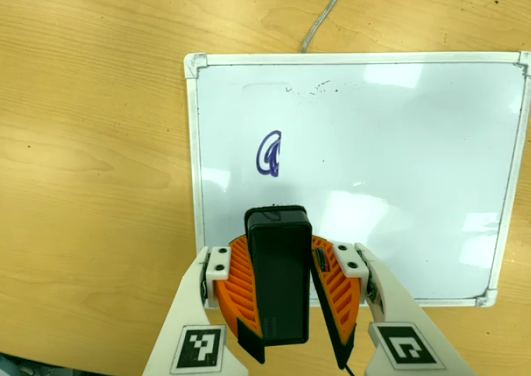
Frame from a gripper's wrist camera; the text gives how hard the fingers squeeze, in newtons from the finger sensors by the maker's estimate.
{"total": 10.6, "left": 11.0, "right": 10.3}